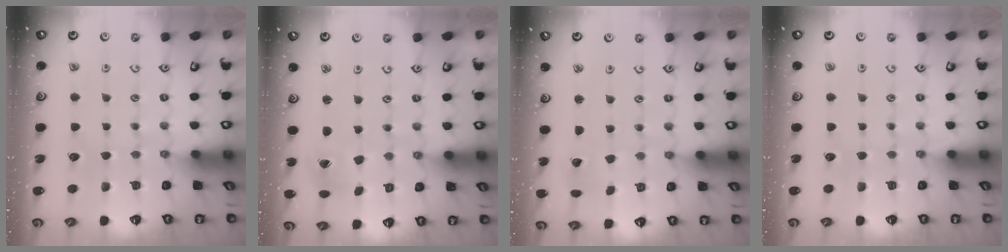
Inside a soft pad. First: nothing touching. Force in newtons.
{"total": 2.0, "press": 2.0, "slide": 0.3}
{"total": 2.7, "press": 2.7, "slide": 0.3}
{"total": 0.0}